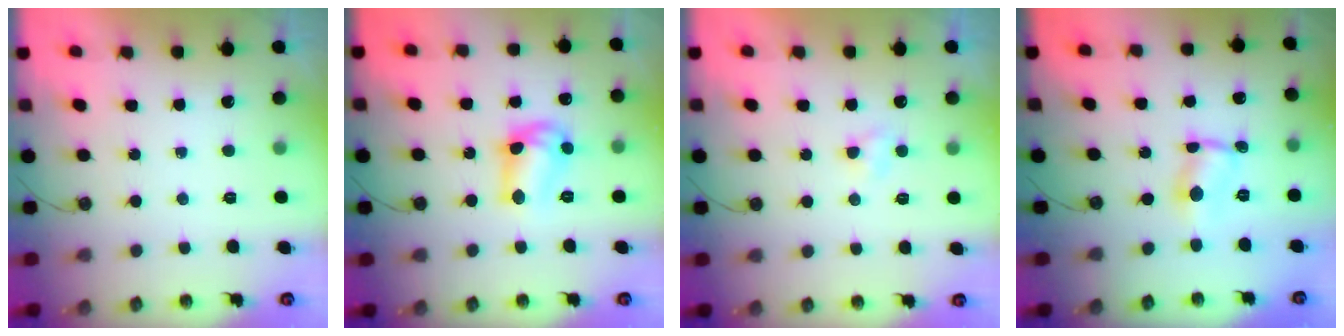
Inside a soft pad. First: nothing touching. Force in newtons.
{"total": 10.9, "press": 10.9, "slide": 0.6}
{"total": 2.9, "press": 2.8, "slide": 0.5}
{"total": 1.6, "press": 1.5, "slide": 0.1}